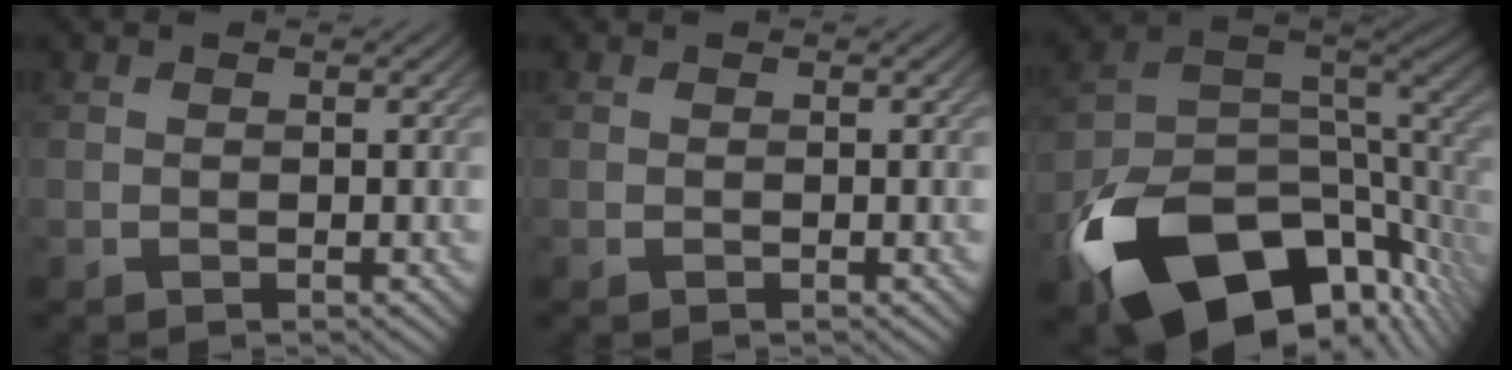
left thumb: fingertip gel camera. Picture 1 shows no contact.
{"total": 0.0}
{"total": 17.1, "force": [-8.8, 9.6, 11.0], "torque": [-0.215, -0.038, -0.134]}